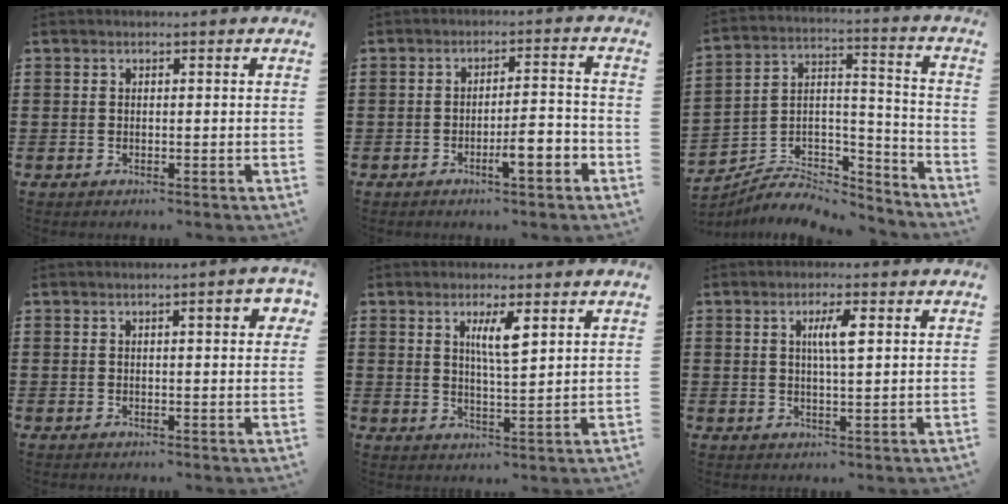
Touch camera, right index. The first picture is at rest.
{"total": 4.9, "force": [-2.6, 0.8, 4.1], "torque": [-0.067, 0.003, -0.046]}
{"total": 6.3, "force": [-5.4, 2.7, 1.6], "torque": [-0.032, 0.009, -0.105]}
{"total": 2.8, "force": [0.8, 0.5, 2.6], "torque": [-0.035, -0.001, 0.007]}
{"total": 4.6, "force": [2.0, 0.9, 4.0], "torque": [-0.077, 0.002, 0.030]}
{"total": 4.2, "force": [1.0, 0.8, 3.9], "torque": [-0.081, 0.008, 0.013]}